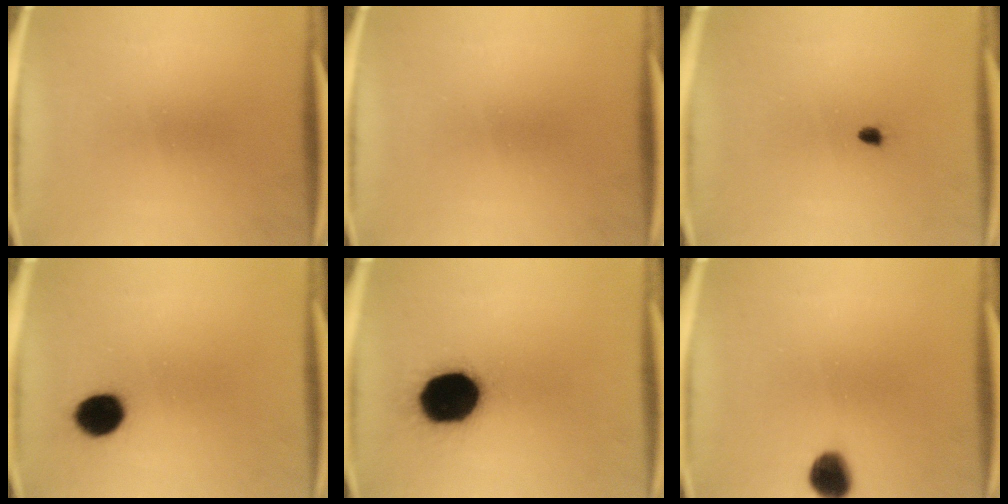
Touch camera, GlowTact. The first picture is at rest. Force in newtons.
{"total": 0.0}
{"total": 1.0}
{"total": 7.8}
{"total": 19.6}
{"total": 6.1}